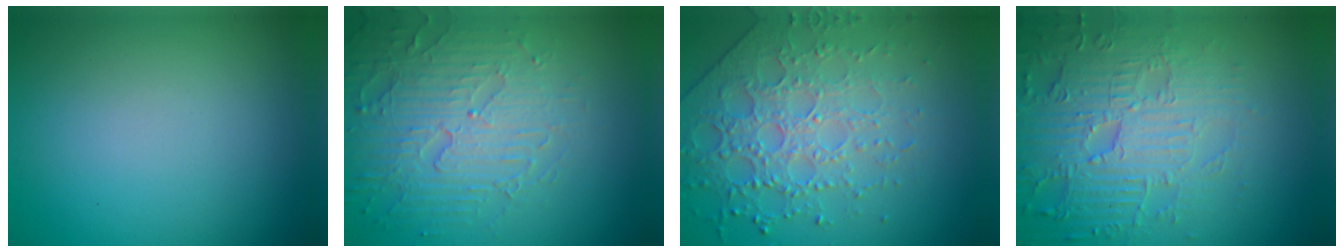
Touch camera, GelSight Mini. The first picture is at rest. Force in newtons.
{"total": 5.2, "press": 4.7, "slide": 2.1}
{"total": 4.8, "press": 4.5, "slide": 1.6}
{"total": 5.6, "press": 5.1, "slide": 2.2}